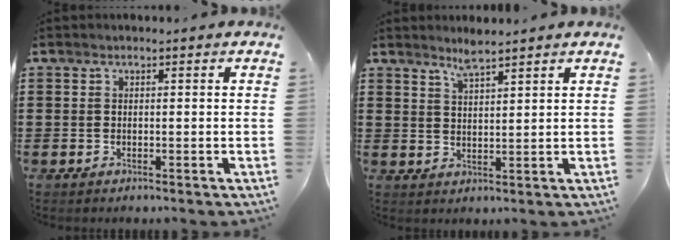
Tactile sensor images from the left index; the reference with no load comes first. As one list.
[{"total": 3.3, "force": [3.0, 0.0, 1.2], "torque": [-0.031, -0.003, 0.056]}]